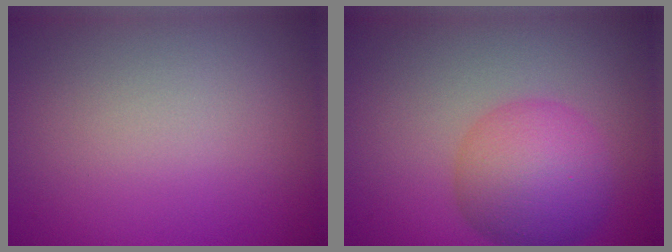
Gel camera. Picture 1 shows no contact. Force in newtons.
{"total": 6.2, "press": 6.2, "slide": 0.2}